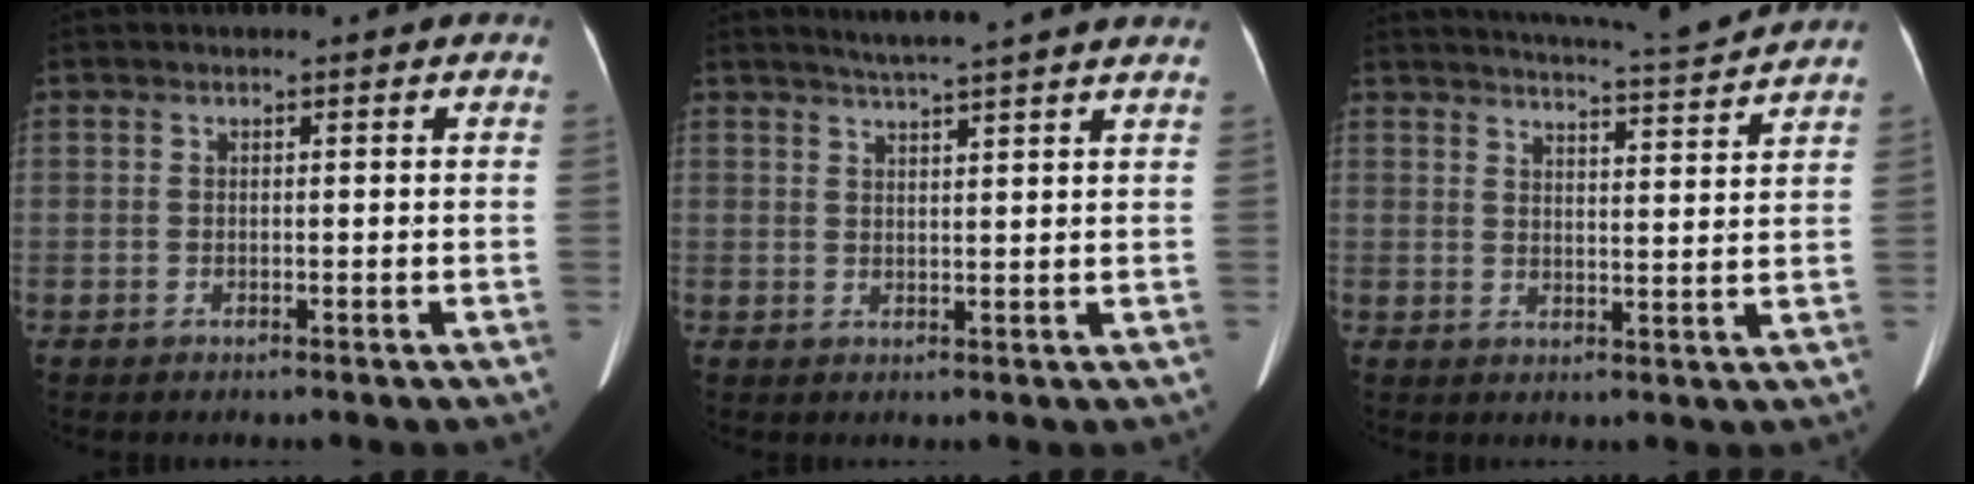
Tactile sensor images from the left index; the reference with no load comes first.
{"total": 8.7, "force": [7.7, -0.9, 3.9], "torque": [-0.060, 0.019, 0.094]}
{"total": 10.7, "force": [10.3, -1.6, 2.7], "torque": [-0.051, -0.017, 0.137]}